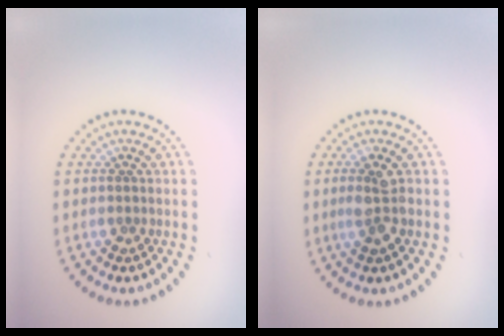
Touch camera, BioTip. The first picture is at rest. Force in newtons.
{"total": 2.6, "press": 2.4, "slide": 1.0}